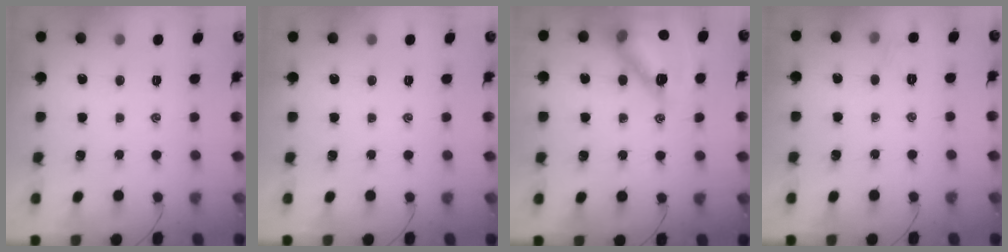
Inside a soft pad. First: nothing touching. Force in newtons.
{"total": 0.0}
{"total": 17.3, "press": 17.1, "slide": 2.3}
{"total": 2.9, "press": 2.7, "slide": 1.0}